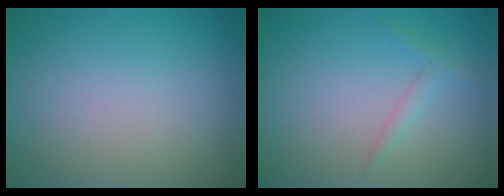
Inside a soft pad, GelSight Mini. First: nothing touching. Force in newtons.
{"total": 1.2, "press": 1.2, "slide": 0.1}